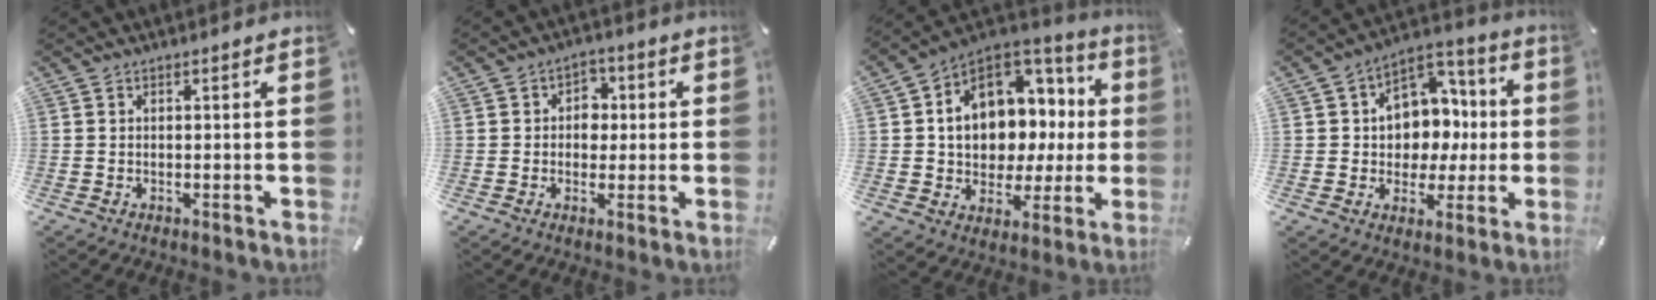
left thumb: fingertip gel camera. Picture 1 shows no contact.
{"total": 5.1, "force": [-0.3, 4.6, 2.4], "torque": [-0.028, 0.008, -0.011]}
{"total": 13.1, "force": [2.8, 10.5, 7.4], "torque": [-0.109, -0.034, 0.054]}
{"total": 10.9, "force": [0.0, 10.1, 4.0], "torque": [-0.049, -0.001, 0.009]}